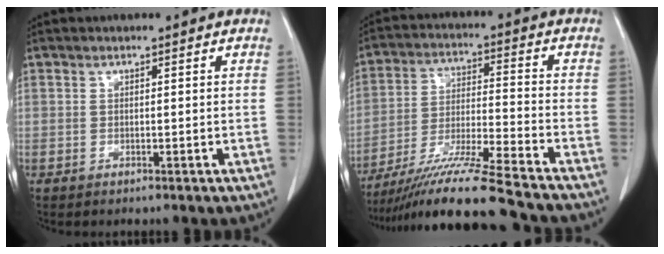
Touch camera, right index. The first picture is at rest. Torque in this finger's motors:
{"motor_torque": [1.09, -1.05, 0.62, 0.18]}